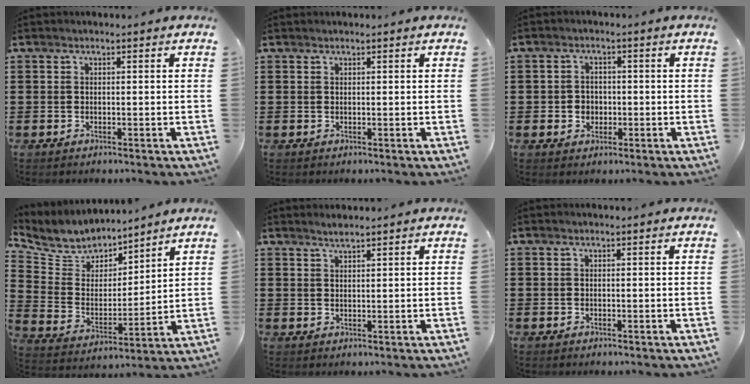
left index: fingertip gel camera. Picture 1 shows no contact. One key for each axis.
{"total": 0.0}
{"total": 2.4, "fx": -0.6, "fy": 2.2, "fz": 0.8, "tx": -0.023, "ty": 0.006, "tz": -0.016}
{"total": 6.3, "fx": 5.7, "fy": 2.8, "fz": 0.3, "tx": -0.049, "ty": -0.039, "tz": 0.100}
{"total": 1.4, "fx": 1.3, "fy": -0.2, "fz": 0.5, "tx": -0.010, "ty": 0.001, "tz": 0.025}
{"total": 0.0}